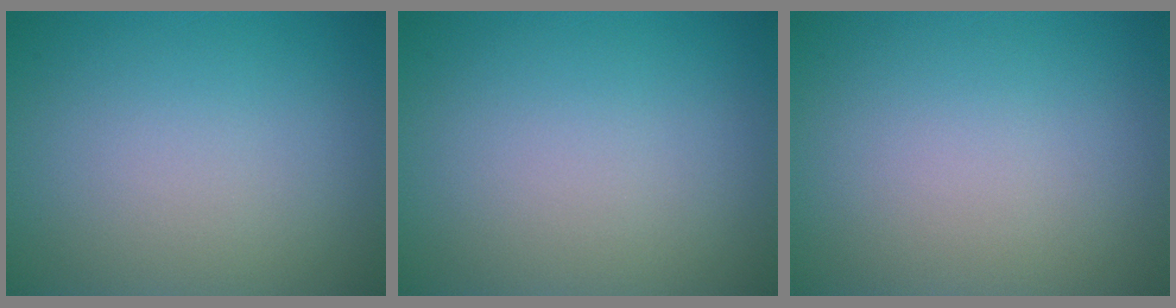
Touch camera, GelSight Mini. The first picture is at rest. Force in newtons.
{"total": 0.0}
{"total": 0.0}